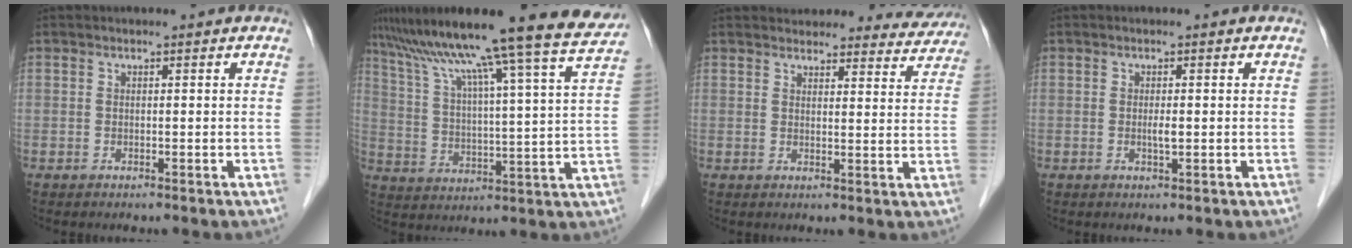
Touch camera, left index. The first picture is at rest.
{"total": 23.6, "force": [20.1, -1.9, 12.2], "torque": [-0.205, -0.029, 0.283]}
{"total": 17.4, "force": [16.7, 4.3, 2.4], "torque": [-0.007, -0.011, 0.181]}
{"total": 1.2, "force": [-0.1, 0.2, 1.2], "torque": [-0.023, -0.001, -0.001]}